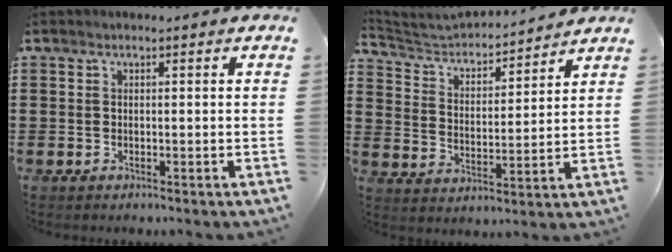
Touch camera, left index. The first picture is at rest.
{"total": 3.8, "force": [3.7, 0.8, 0.5], "torque": [-0.035, -0.029, 0.056]}